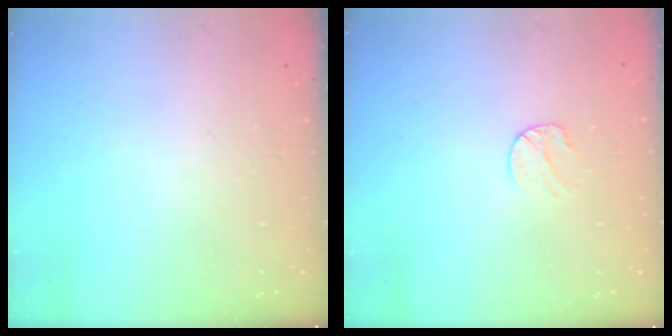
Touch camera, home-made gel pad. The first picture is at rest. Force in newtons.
{"total": 5.7, "press": 5.6, "slide": 0.6}